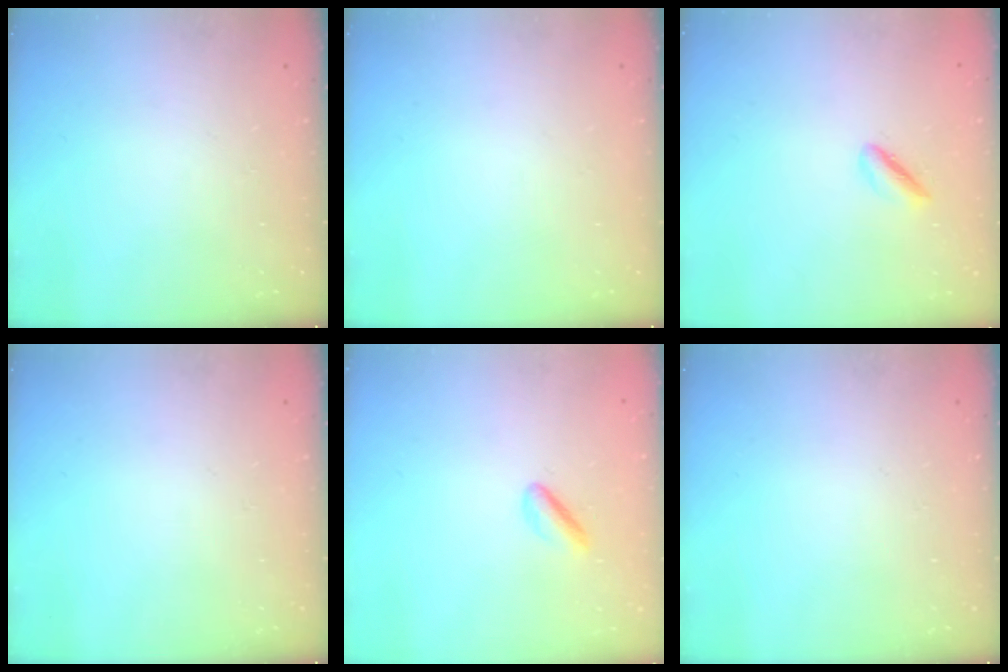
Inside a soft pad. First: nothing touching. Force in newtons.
{"total": 0.0}
{"total": 1.8, "press": 1.8, "slide": 0.4}
{"total": 0.0}
{"total": 2.6, "press": 2.3, "slide": 1.2}
{"total": 0.0}